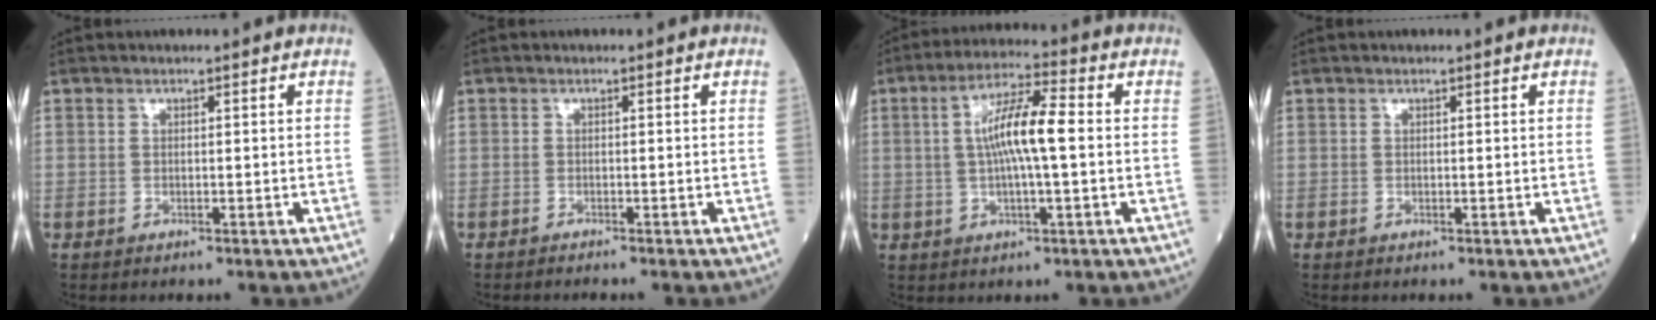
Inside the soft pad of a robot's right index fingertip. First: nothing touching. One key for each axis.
{"total": 1.0, "fx": -1.0, "fy": -0.1, "fz": 0.3, "tx": -0.005, "ty": 0.001, "tz": -0.011}
{"total": 9.2, "fx": 0.5, "fy": 1.2, "fz": 9.1, "tx": -0.171, "ty": 0.014, "tz": 0.003}
{"total": 0.0}